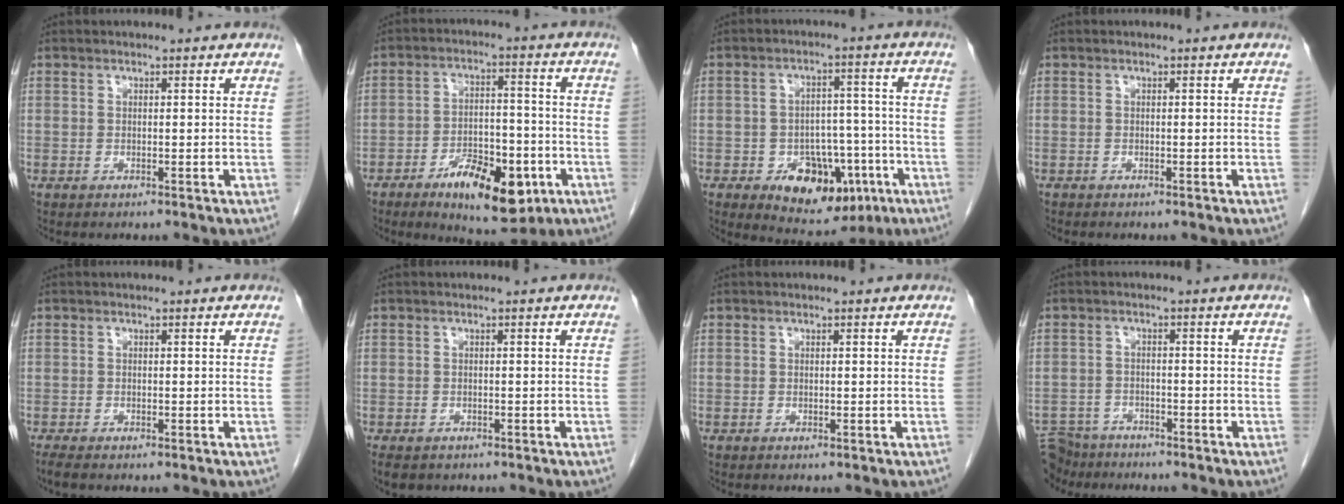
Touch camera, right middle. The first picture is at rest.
{"total": 12.2, "force": [-6.1, 4.8, 9.4], "torque": [-0.145, 0.001, -0.087]}
{"total": 11.5, "force": [-5.1, 6.7, 7.8], "torque": [-0.105, 0.012, -0.065]}
{"total": 0.0}
{"total": 1.8, "force": [-1.4, 0.4, 1.1], "torque": [-0.026, -0.008, -0.022]}
{"total": 6.1, "force": [-4.1, 3.7, 2.5], "torque": [-0.054, -0.008, -0.055]}
{"total": 0.0}
{"total": 6.9, "force": [-6.1, 3.1, 0.3], "torque": [-0.009, 0.004, -0.104]}